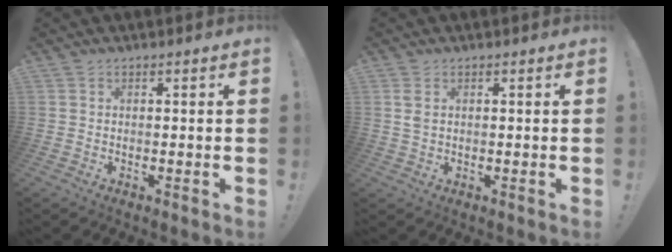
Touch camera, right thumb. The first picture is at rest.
{"total": 2.6, "force": [1.0, 1.5, 1.8], "torque": [-0.035, 0.004, 0.017]}